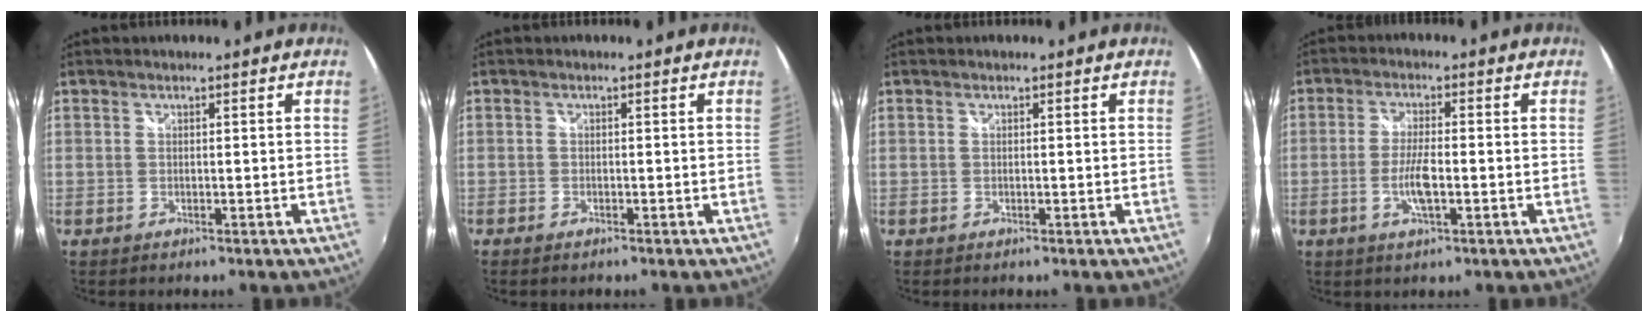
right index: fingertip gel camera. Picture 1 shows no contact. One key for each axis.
{"total": 1.2, "fx": -1.0, "fy": 0.5, "fz": 0.4, "tx": -0.010, "ty": -0.005, "tz": -0.021}
{"total": 0.0}
{"total": 5.5, "fx": -1.6, "fy": 1.3, "fz": 5.1, "tx": -0.104, "ty": -0.003, "tz": -0.031}